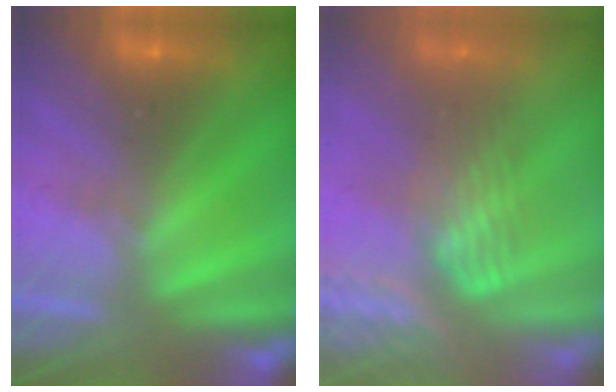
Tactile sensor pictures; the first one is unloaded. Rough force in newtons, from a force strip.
{"total": 3.4}